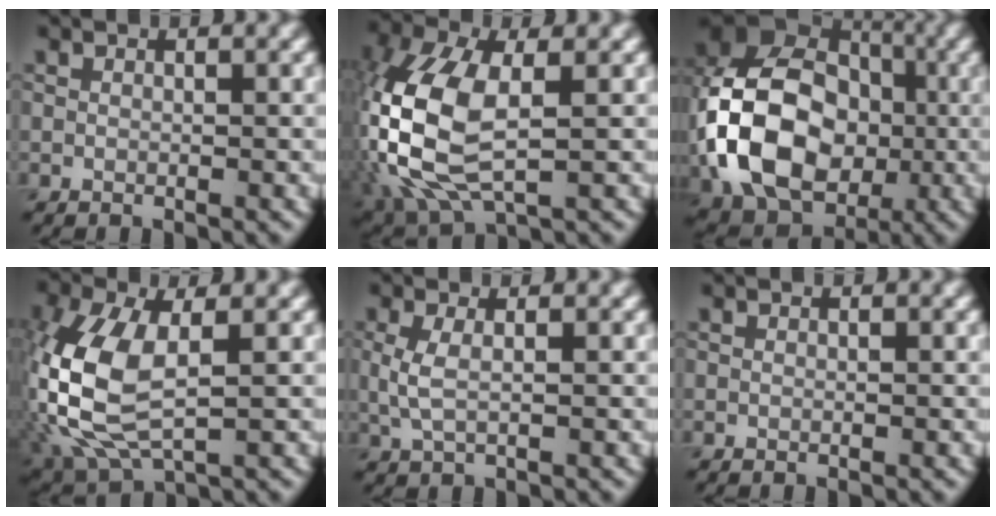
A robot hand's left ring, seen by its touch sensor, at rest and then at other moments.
{"total": 11.7, "force": [-0.1, 6.1, 9.9], "torque": [-0.254, 0.000, -0.005]}
{"total": 15.4, "force": [-2.5, 11.3, 10.1], "torque": [-0.215, 0.000, -0.057]}
{"total": 10.5, "force": [-0.3, 5.4, 9.0], "torque": [-0.230, -0.007, -0.004]}
{"total": 2.1, "force": [0.2, 0.8, 1.9], "torque": [-0.048, 0.000, 0.004]}
{"total": 0.0}